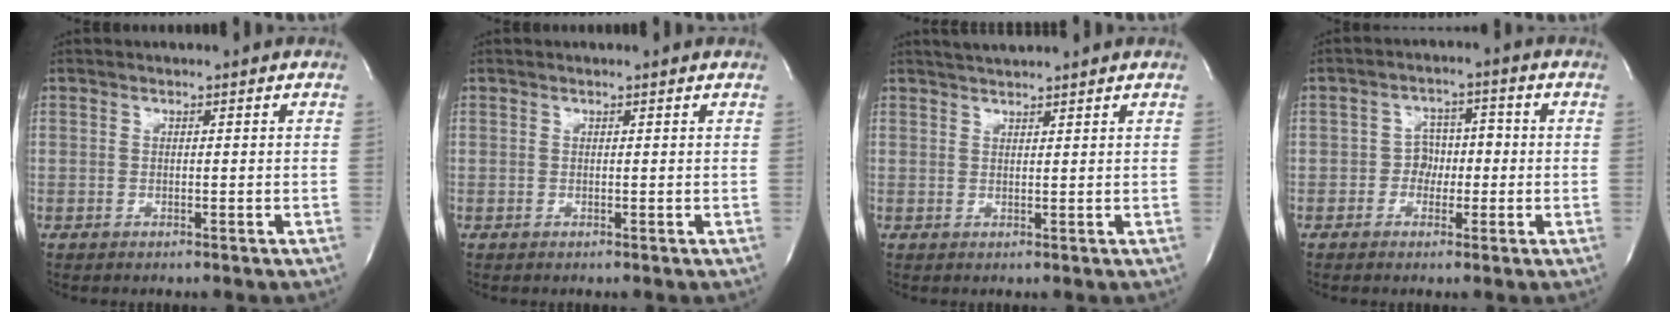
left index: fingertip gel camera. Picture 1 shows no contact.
{"total": 0.7, "force": [0.7, 0.0, 0.1], "torque": [-0.010, -0.001, 0.006]}
{"total": 3.2, "force": [3.0, -0.3, 1.0], "torque": [-0.016, 0.019, 0.055]}
{"total": 3.8, "force": [-0.9, 3.1, 2.1], "torque": [-0.026, 0.017, -0.018]}